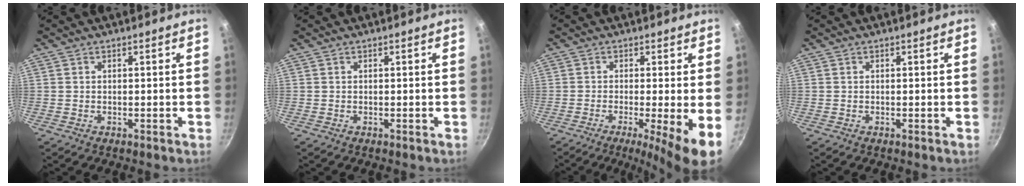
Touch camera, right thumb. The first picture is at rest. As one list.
[{"total": 0.0}, {"total": 9.8, "force": [-3.0, 1.6, 9.2], "torque": [-0.143, -0.022, -0.047]}, {"total": 0.0}]